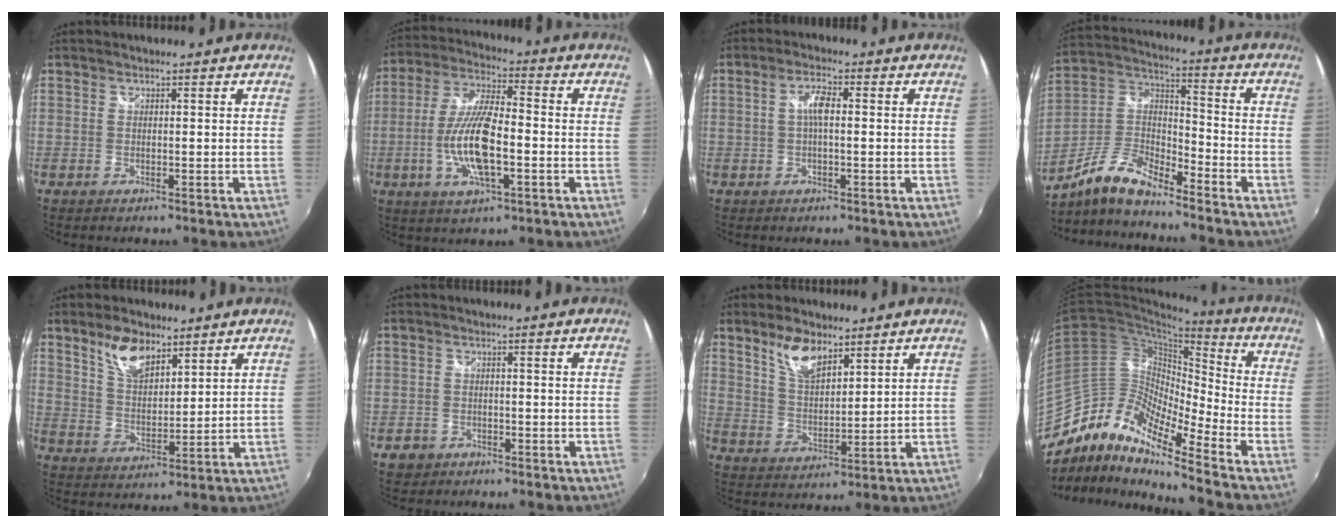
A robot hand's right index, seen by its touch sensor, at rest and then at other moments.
{"total": 13.3, "force": [-3.3, 4.2, 12.2], "torque": [-0.251, -0.003, -0.062]}
{"total": 3.4, "force": [0.1, 1.1, 3.2], "torque": [-0.063, 0.007, 0.002]}
{"total": 11.1, "force": [-8.6, 2.8, 6.4], "torque": [-0.148, 0.013, -0.176]}
{"total": 8.4, "force": [5.6, 3.9, 4.8], "torque": [-0.083, 0.008, 0.108]}
{"total": 2.2, "force": [-1.3, 1.7, 0.5], "torque": [-0.015, -0.002, -0.022]}
{"total": 7.9, "force": [5.4, 3.3, 4.7], "torque": [-0.084, 0.006, 0.107]}
{"total": 11.0, "force": [-7.2, 2.9, 7.7], "torque": [-0.131, 0.022, -0.163]}